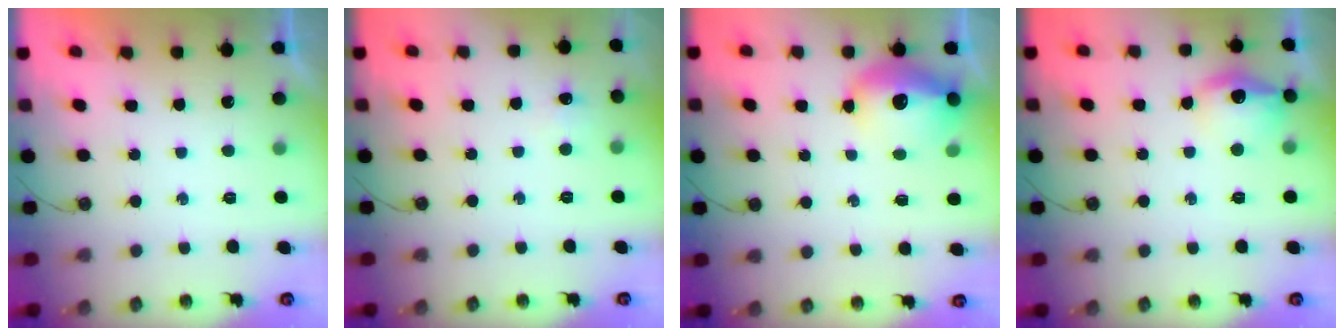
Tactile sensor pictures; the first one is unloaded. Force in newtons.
{"total": 4.8, "press": 4.3, "slide": 2.0}
{"total": 14.1, "press": 14.0, "slide": 1.1}
{"total": 13.0, "press": 12.9, "slide": 1.0}